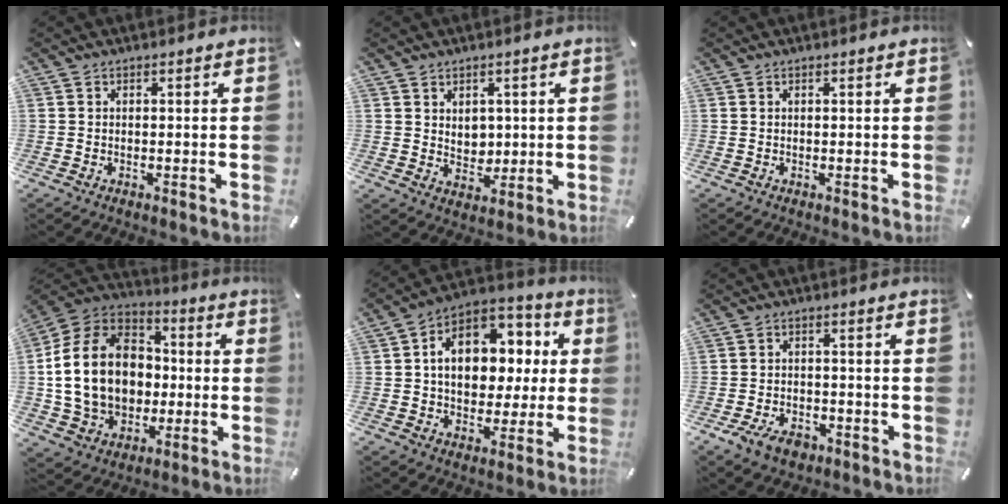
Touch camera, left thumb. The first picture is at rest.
{"total": 4.5, "force": [1.7, 4.0, 1.1], "torque": [0.000, -0.012, 0.027]}
{"total": 0.0}
{"total": 19.4, "force": [-1.2, 15.7, 11.4], "torque": [-0.250, 0.016, -0.016]}
{"total": 14.1, "force": [1.5, 11.1, 8.7], "torque": [-0.140, -0.009, 0.030]}
{"total": 5.8, "force": [-3.3, 3.5, 3.2], "torque": [-0.075, 0.013, -0.063]}